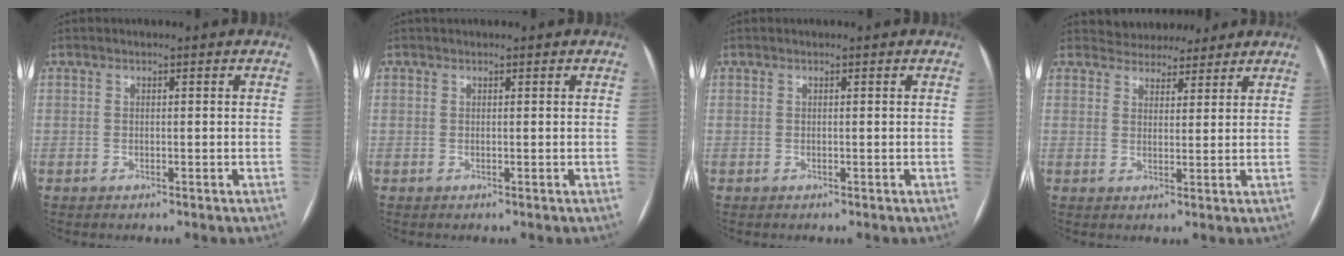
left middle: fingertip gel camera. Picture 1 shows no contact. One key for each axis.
{"total": 0.6, "fx": 0.5, "fy": 0.2, "fz": 0.1, "tx": -0.007, "ty": 0.019, "tz": 0.014}
{"total": 0.0}
{"total": 6.8, "fx": 6.2, "fy": 2.6, "fz": 0.8, "tx": -0.004, "ty": 0.014, "tz": 0.085}